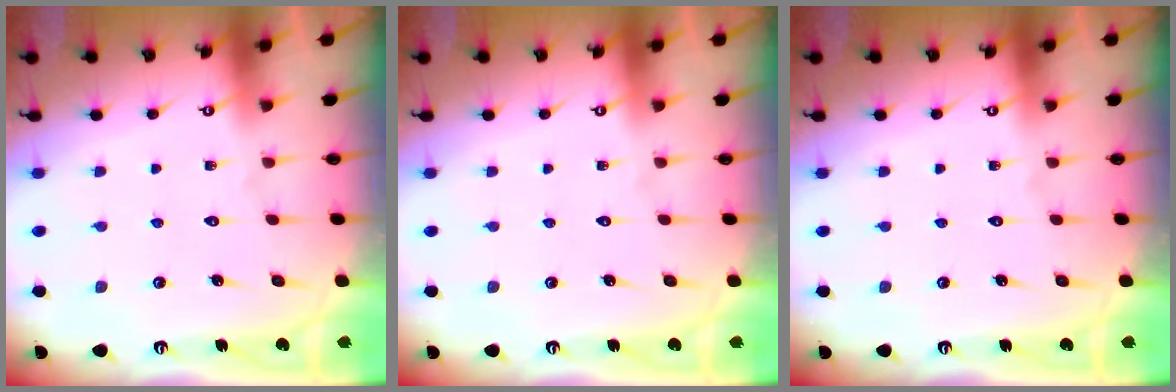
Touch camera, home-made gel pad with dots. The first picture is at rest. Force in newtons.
{"total": 0.0}
{"total": 0.0}